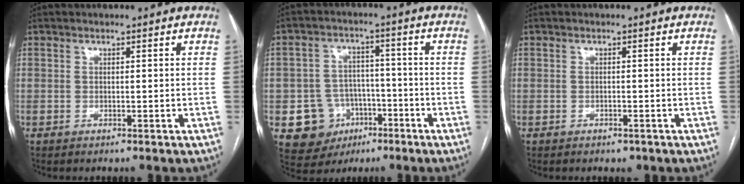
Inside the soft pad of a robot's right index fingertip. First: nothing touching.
{"total": 9.5, "force": [-3.5, 8.5, 2.4], "torque": [-0.044, 0.021, -0.042]}
{"total": 1.0, "force": [-0.7, 0.6, 0.4], "torque": [-0.010, 0.000, -0.003]}